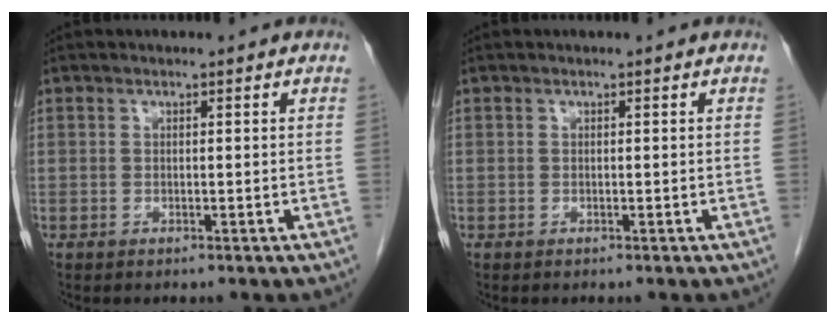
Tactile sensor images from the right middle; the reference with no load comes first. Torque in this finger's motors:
{"motor_torque": [0.36, -0.12, 0.04, 0.01]}